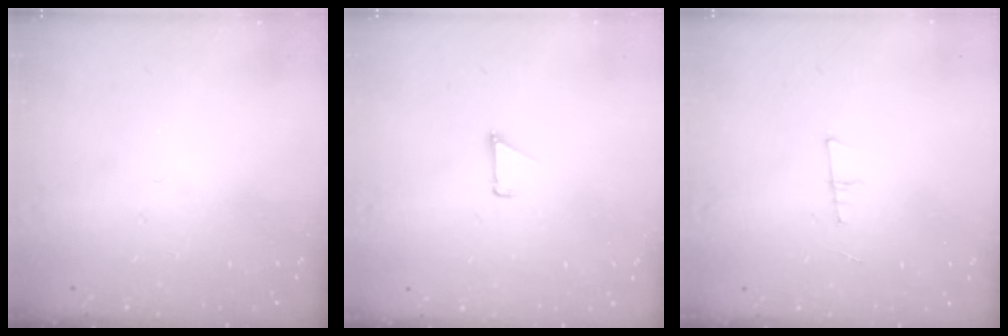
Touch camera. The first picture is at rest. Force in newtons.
{"total": 0.9, "press": 0.9, "slide": 0.1}
{"total": 6.6, "press": 5.9, "slide": 2.9}